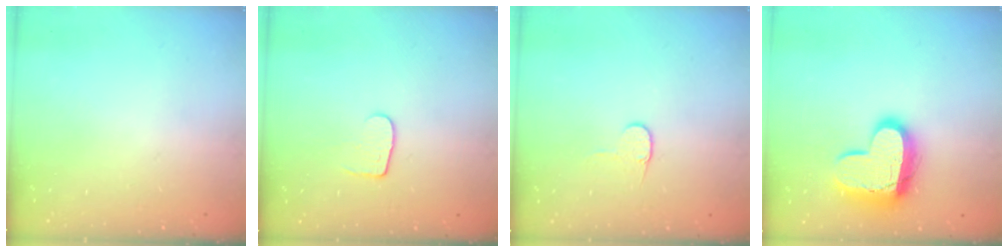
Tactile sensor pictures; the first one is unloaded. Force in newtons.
{"total": 5.8, "press": 5.8, "slide": 0.6}
{"total": 4.3, "press": 4.3, "slide": 0.4}
{"total": 14.9, "press": 14.9, "slide": 1.4}